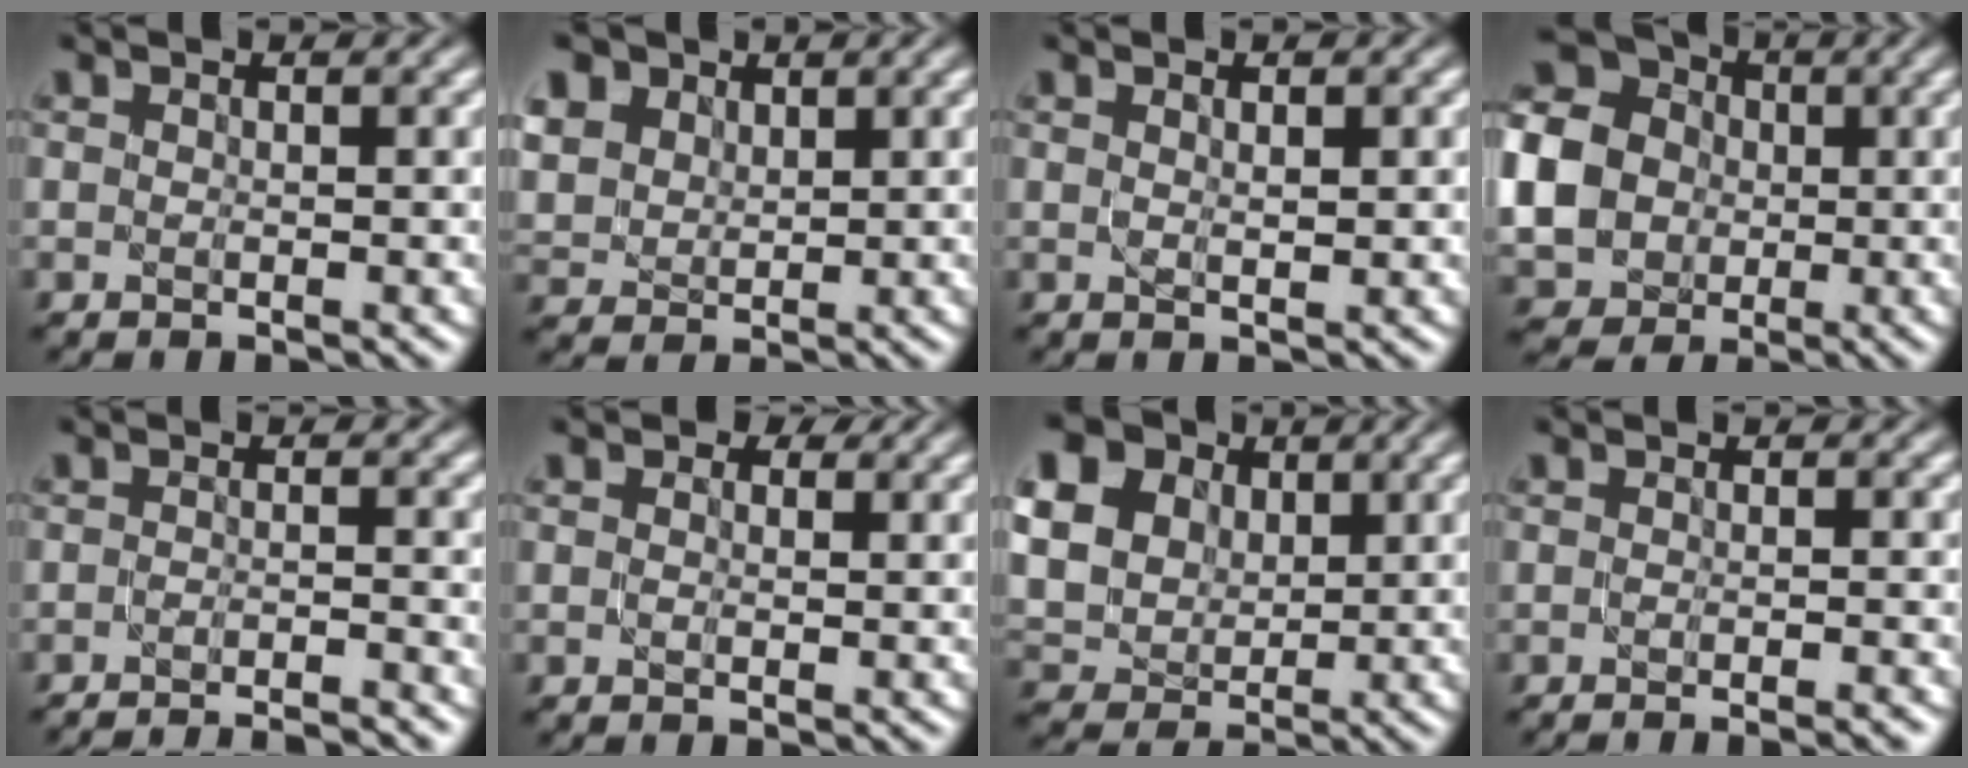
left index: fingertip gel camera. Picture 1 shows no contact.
{"total": 7.6, "force": [4.0, 5.6, 3.3], "torque": [-0.115, 0.017, 0.076]}
{"total": 1.3, "force": [0.5, 0.4, 1.1], "torque": [-0.019, -0.003, 0.008]}
{"total": 11.6, "force": [-0.3, 10.4, 5.0], "torque": [-0.154, 0.003, -0.030]}
{"total": 6.4, "force": [-5.9, 1.1, 2.4], "torque": [-0.016, 0.004, -0.077]}
{"total": 1.3, "force": [0.4, 1.0, 0.8], "torque": [-0.010, -0.005, -0.007]}
{"total": 18.4, "force": [7.2, 15.1, 7.8], "torque": [-0.226, 0.027, 0.112]}
{"total": 3.1, "force": [-2.2, 0.7, 2.1], "torque": [-0.015, 0.006, -0.030]}